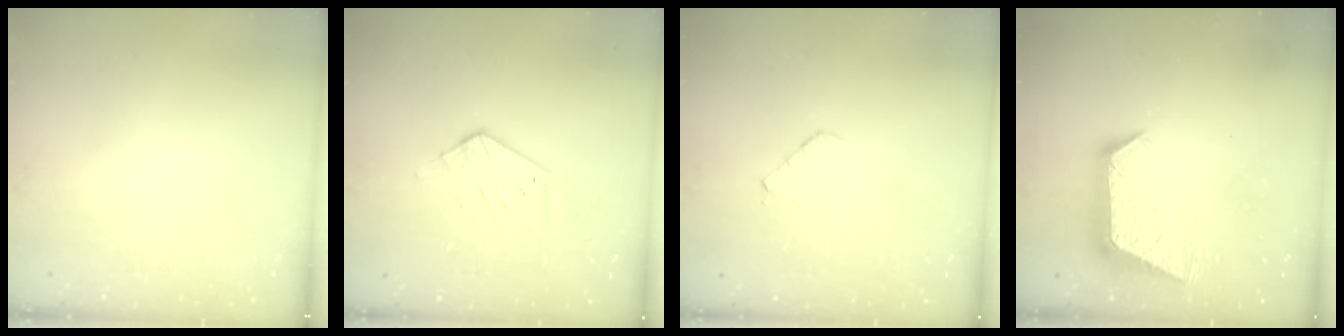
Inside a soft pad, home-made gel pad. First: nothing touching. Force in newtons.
{"total": 4.5, "press": 4.5, "slide": 0.3}
{"total": 3.2, "press": 3.2, "slide": 0.2}
{"total": 11.4, "press": 11.4, "slide": 1.0}